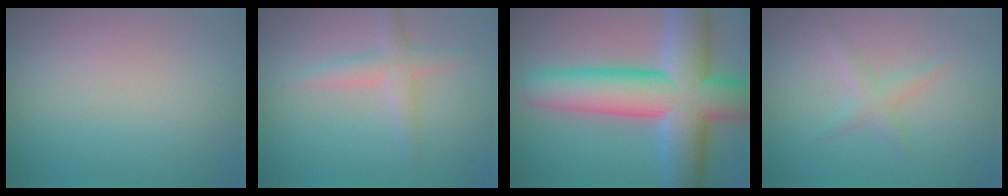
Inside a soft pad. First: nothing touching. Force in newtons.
{"total": 2.4, "press": 2.4, "slide": 0.1}
{"total": 12.6, "press": 12.5, "slide": 0.7}
{"total": 1.4, "press": 1.4, "slide": 0.0}